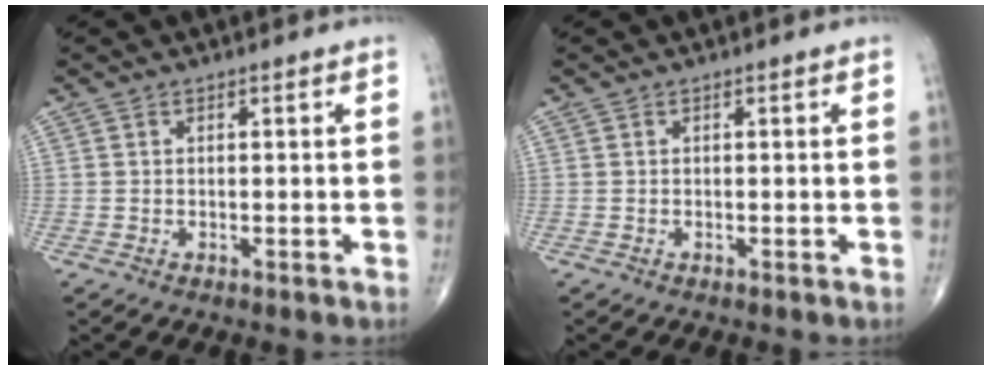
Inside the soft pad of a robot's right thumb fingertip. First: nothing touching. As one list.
[{"total": 0.0}]